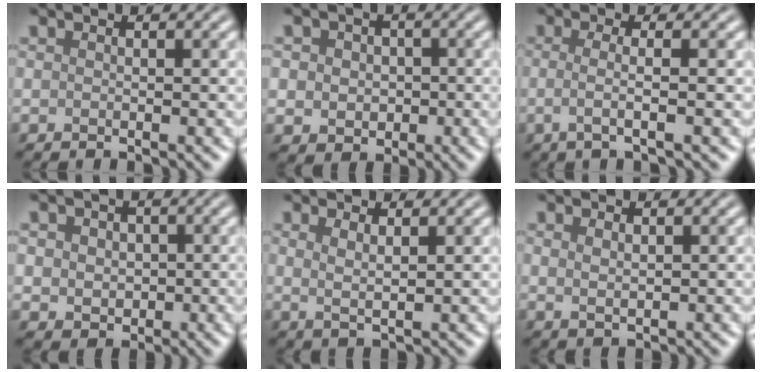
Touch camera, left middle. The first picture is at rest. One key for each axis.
{"total": 4.2, "fx": 0.2, "fy": 3.6, "fz": 2.0, "tx": -0.026, "ty": 0.013, "tz": -0.014}
{"total": 2.8, "fx": -0.3, "fy": 0.9, "fz": 2.7, "tx": -0.043, "ty": -0.007, "tz": -0.014}
{"total": 3.5, "fx": 0.4, "fy": 3.0, "fz": 1.8, "tx": -0.031, "ty": 0.007, "tz": -0.005}
{"total": 1.8, "fx": 0.9, "fy": 0.5, "fz": 1.4, "tx": -0.022, "ty": -0.004, "tz": 0.014}
{"total": 1.1, "fx": 0.5, "fy": 0.5, "fz": 0.9, "tx": -0.020, "ty": -0.003, "tz": 0.014}